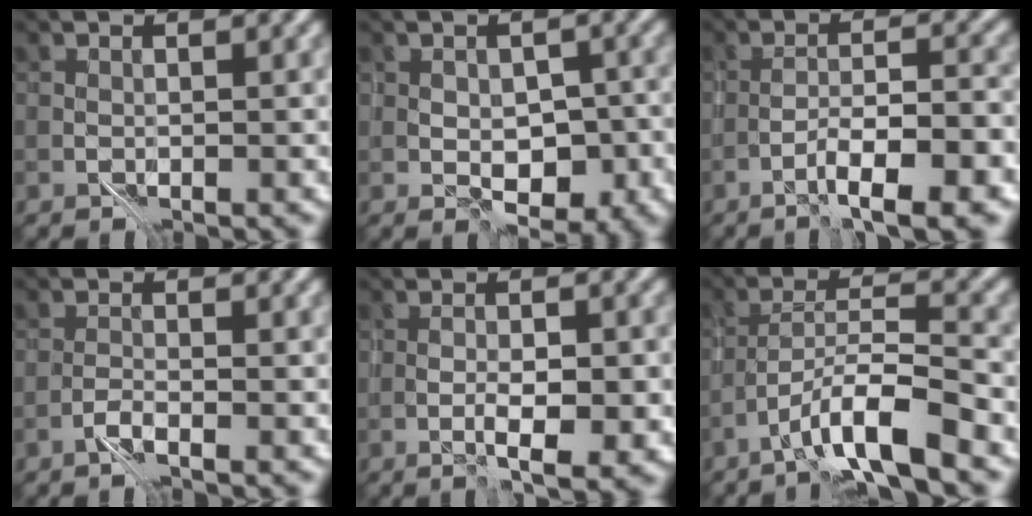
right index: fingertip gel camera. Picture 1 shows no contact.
{"total": 4.2, "force": [-0.8, 2.5, 3.3], "torque": [-0.040, -0.002, -0.009]}
{"total": 4.9, "force": [-2.7, 0.5, 4.1], "torque": [-0.057, 0.015, -0.043]}
{"total": 1.0, "force": [-0.9, -0.2, 0.4], "torque": [-0.011, 0.005, -0.024]}
{"total": 2.6, "force": [-0.4, 0.6, 2.5], "torque": [-0.039, -0.001, -0.004]}
{"total": 5.4, "force": [-3.8, 0.2, 3.9], "torque": [-0.061, 0.015, -0.071]}